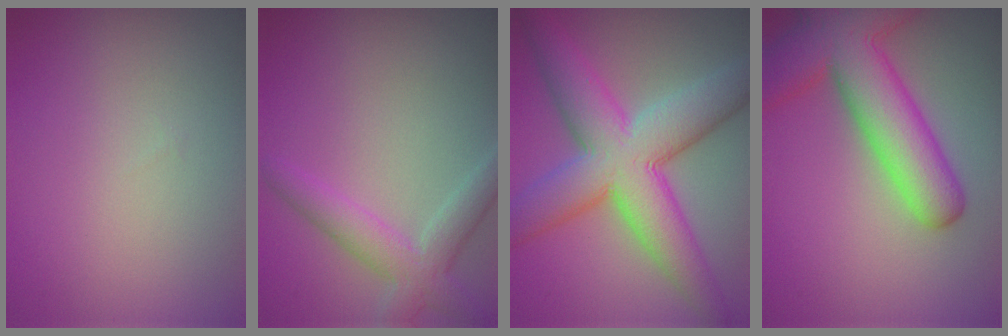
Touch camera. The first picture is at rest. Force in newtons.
{"total": 3.8, "press": 3.8, "slide": 0.3}
{"total": 10.6, "press": 10.6, "slide": 0.1}
{"total": 9.1, "press": 9.1, "slide": 0.6}